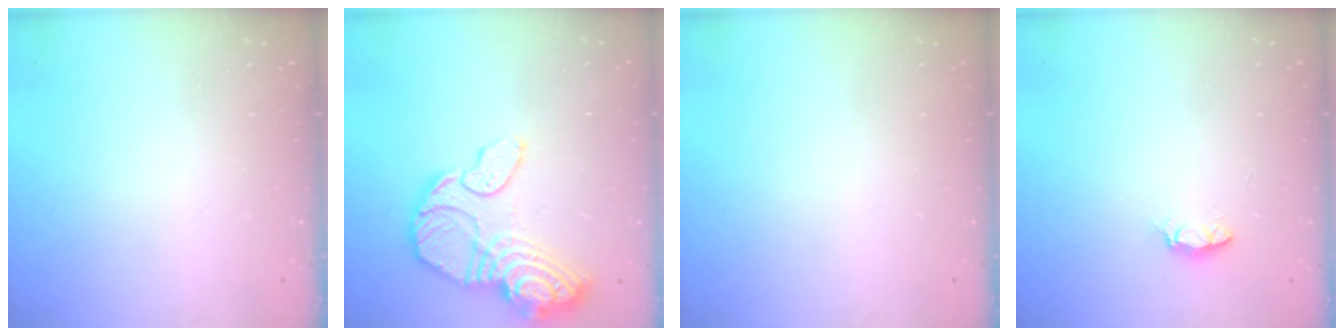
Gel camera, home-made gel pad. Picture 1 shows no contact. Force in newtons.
{"total": 21.2, "press": 20.4, "slide": 5.8}
{"total": 0.0}
{"total": 3.3, "press": 3.3, "slide": 0.4}